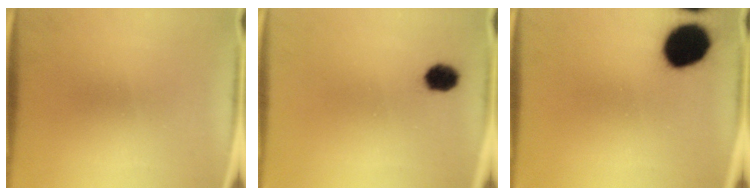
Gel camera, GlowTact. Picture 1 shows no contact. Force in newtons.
{"total": 5.0}
{"total": 15.5}